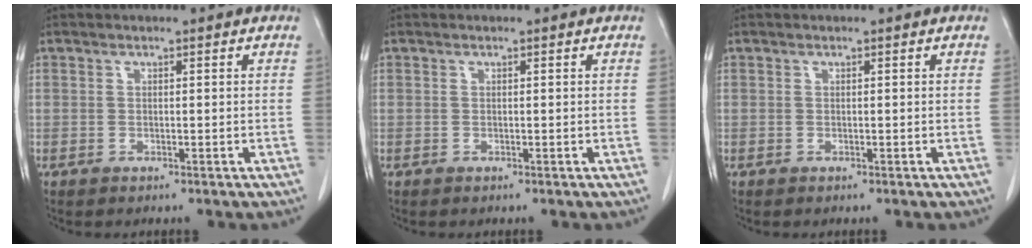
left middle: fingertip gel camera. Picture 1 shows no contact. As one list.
[{"total": 0.0}, {"total": 0.0}]